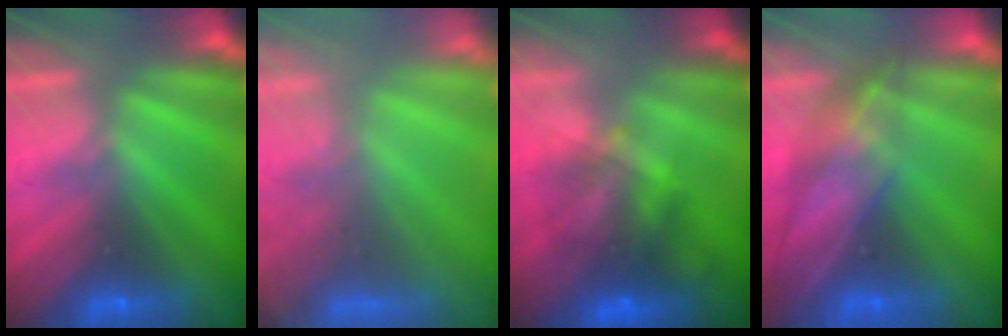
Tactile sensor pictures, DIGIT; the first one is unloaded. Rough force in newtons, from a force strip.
{"total": 7.2}
{"total": 7.7}
{"total": 4.0}